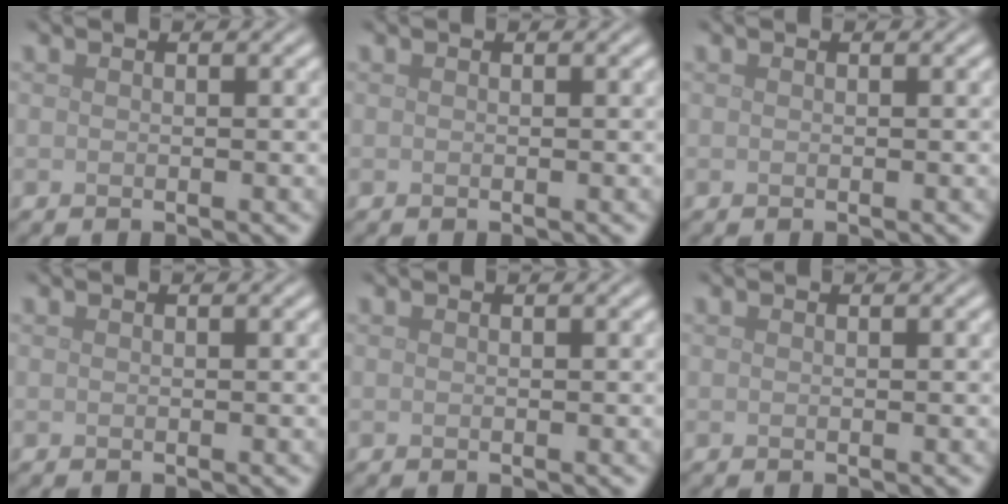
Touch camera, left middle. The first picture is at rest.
{"total": 0.0}
{"total": 0.0}
{"total": 0.0}
{"total": 0.0}
{"total": 0.0}